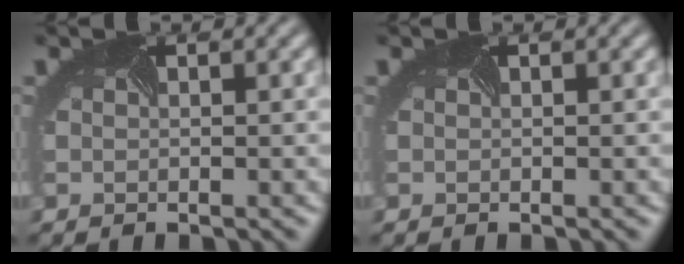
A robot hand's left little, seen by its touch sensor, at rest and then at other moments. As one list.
[{"total": 0.0}]